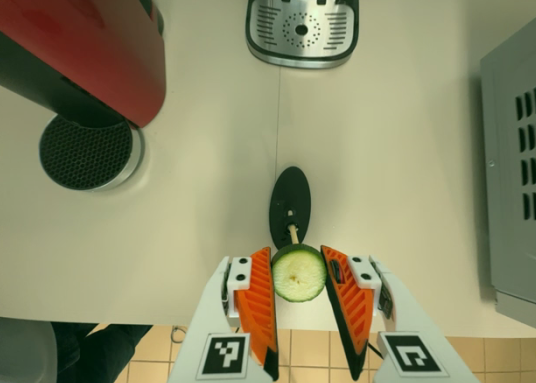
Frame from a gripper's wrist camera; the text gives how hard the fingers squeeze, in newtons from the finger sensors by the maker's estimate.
{"total": 8.4, "left": 8.2, "right": 8.5}